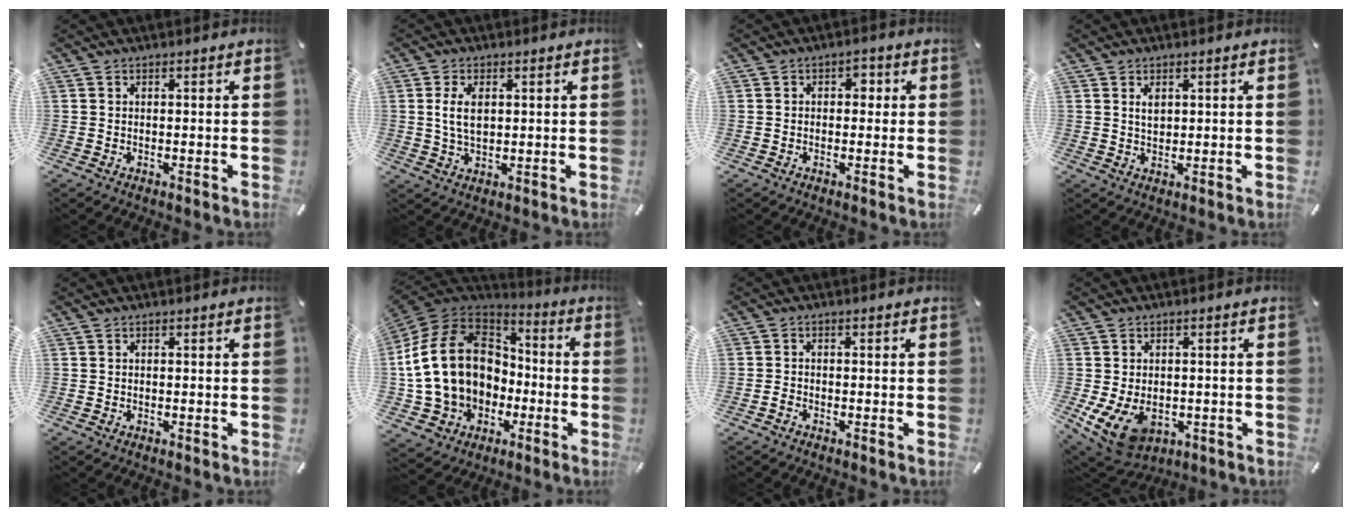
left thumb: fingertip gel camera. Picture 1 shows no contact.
{"total": 5.6, "force": [1.2, 3.1, 4.6], "torque": [-0.102, -0.001, 0.013]}
{"total": 2.5, "force": [-0.2, 1.9, 1.6], "torque": [-0.018, 0.006, -0.012]}
{"total": 2.5, "force": [1.0, 1.6, 1.7], "torque": [-0.029, -0.001, 0.016]}
{"total": 0.0}
{"total": 21.3, "force": [0.0, 17.1, 12.6], "torque": [-0.267, 0.019, 0.007]}
{"total": 1.5, "force": [-1.0, 0.8, 0.8], "torque": [-0.014, 0.003, -0.019]}
{"total": 9.7, "force": [-3.0, 7.0, 6.1], "torque": [-0.125, 0.004, -0.051]}